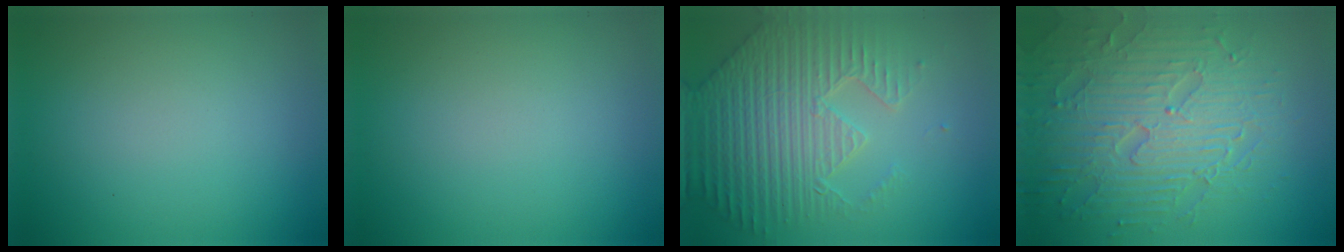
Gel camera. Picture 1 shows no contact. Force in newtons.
{"total": 0.0}
{"total": 7.4, "press": 5.6, "slide": 4.8}
{"total": 8.0, "press": 6.1, "slide": 5.2}